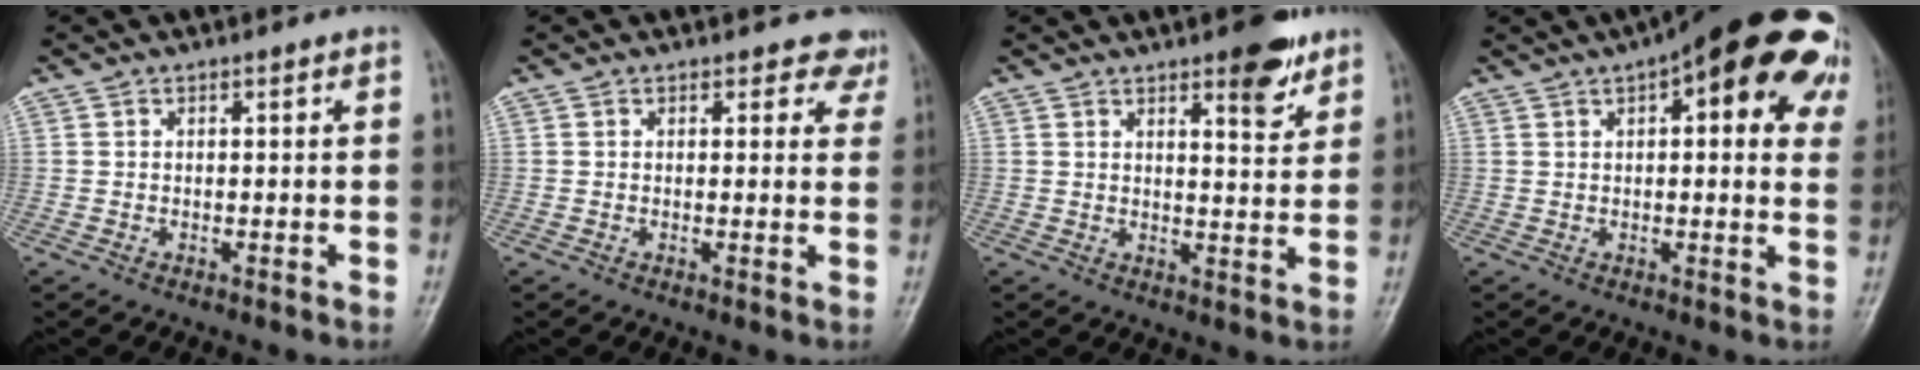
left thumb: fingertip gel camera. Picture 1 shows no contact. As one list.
[{"total": 4.0, "force": [3.3, 2.2, 0.1], "torque": [0.038, -0.018, 0.014]}, {"total": 7.0, "force": [4.6, 2.2, 4.9], "torque": [-0.048, -0.027, 0.059]}, {"total": 23.0, "force": [10.2, 8.1, 18.9], "torque": [-0.215, 0.014, 0.126]}]